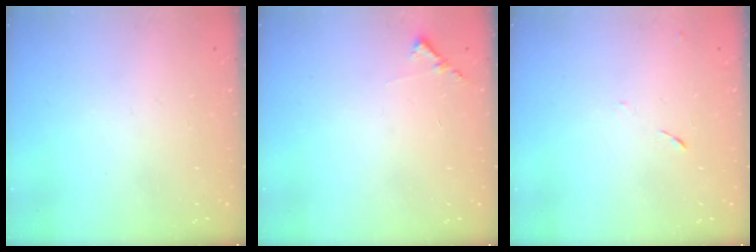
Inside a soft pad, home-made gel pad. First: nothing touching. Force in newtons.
{"total": 5.8, "press": 5.8, "slide": 0.4}
{"total": 6.3, "press": 6.2, "slide": 0.6}